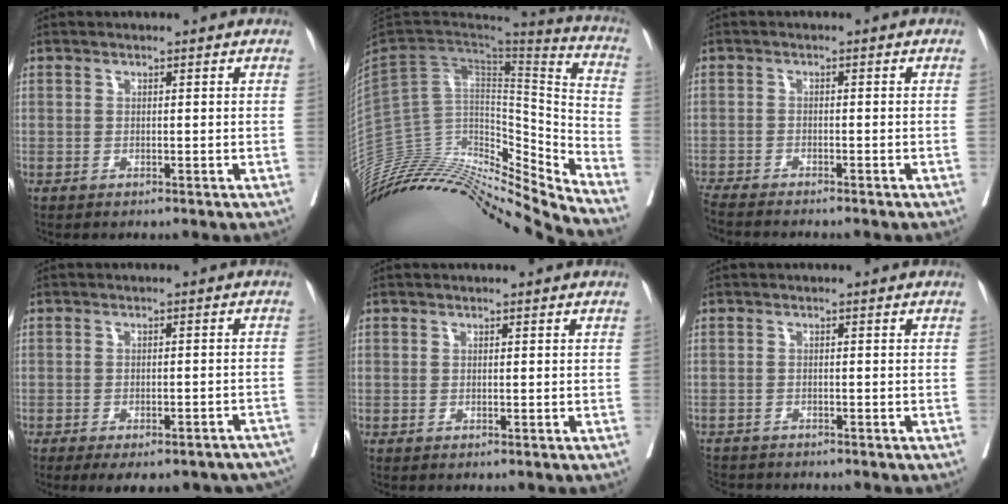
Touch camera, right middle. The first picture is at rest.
{"total": 28.5, "force": [-26.5, 3.2, 9.9], "torque": [-0.153, 0.006, -0.416]}
{"total": 5.7, "force": [-5.2, -0.6, 2.0], "torque": [-0.034, -0.017, -0.092]}
{"total": 14.6, "force": [-11.9, 5.1, 6.7], "torque": [-0.085, 0.009, -0.134]}
{"total": 0.0}
{"total": 4.8, "force": [-4.5, 1.5, 0.6], "torque": [-0.012, -0.011, -0.074]}